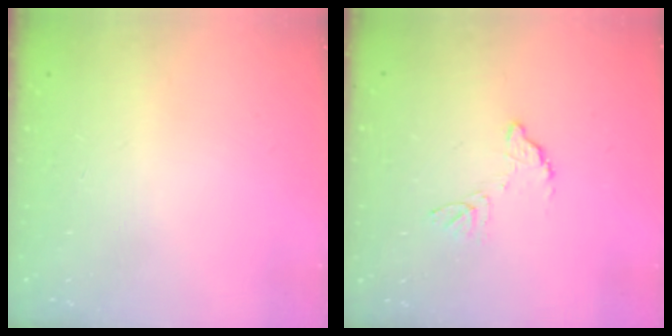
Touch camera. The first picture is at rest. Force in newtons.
{"total": 7.9, "press": 7.9, "slide": 0.4}